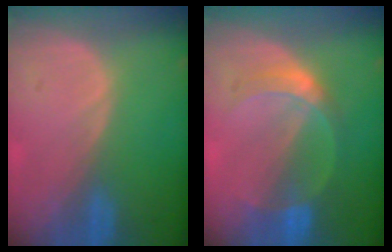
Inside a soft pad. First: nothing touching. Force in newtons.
{"total": 5.0, "press": 4.9, "slide": 0.2}